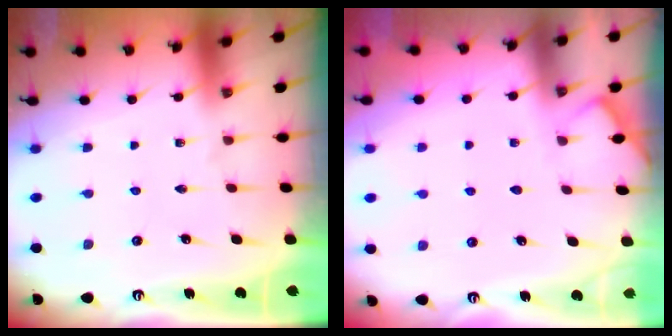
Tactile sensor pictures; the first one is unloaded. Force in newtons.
{"total": 2.5, "press": 2.4, "slide": 0.4}